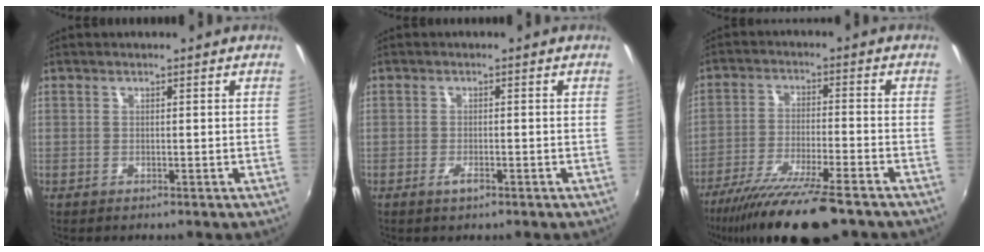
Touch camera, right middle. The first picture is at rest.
{"total": 2.6, "force": [-1.6, 0.6, 1.9], "torque": [-0.043, -0.006, -0.032]}
{"total": 16.1, "force": [-12.6, 2.0, 9.8], "torque": [-0.197, -0.045, -0.215]}